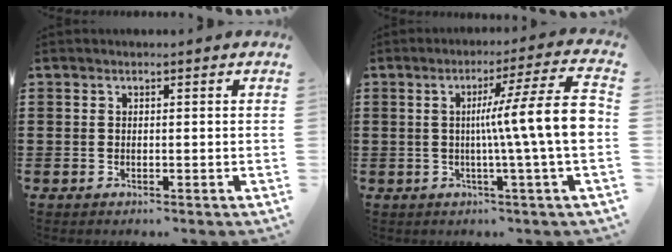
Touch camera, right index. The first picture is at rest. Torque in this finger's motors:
{"motor_torque": [1.56, -0.58, 0.49, 0.21]}